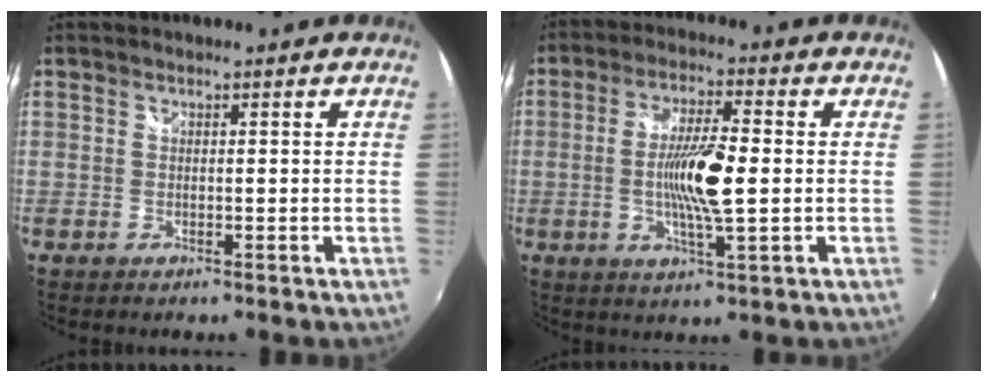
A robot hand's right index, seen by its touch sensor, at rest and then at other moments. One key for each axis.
{"total": 9.6, "fx": -0.9, "fy": 1.3, "fz": 9.5, "tx": -0.176, "ty": -0.005, "tz": -0.017}